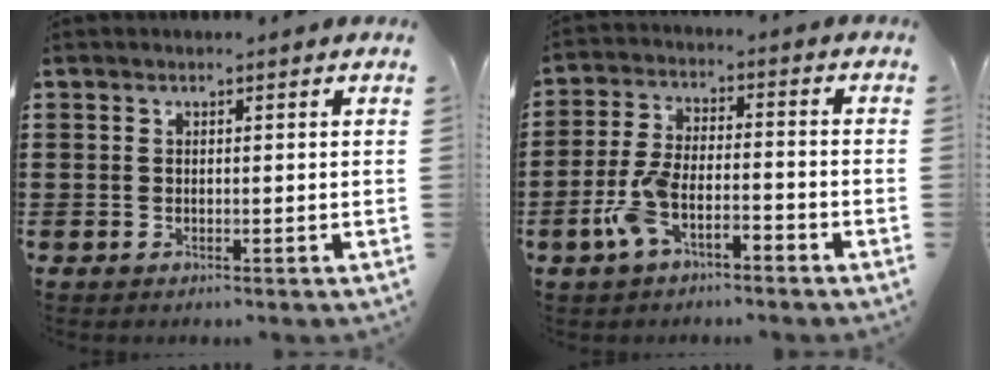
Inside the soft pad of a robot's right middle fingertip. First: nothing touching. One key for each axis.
{"total": 6.6, "fx": -4.1, "fy": 2.2, "fz": 4.7, "tx": -0.114, "ty": -0.002, "tz": -0.083}